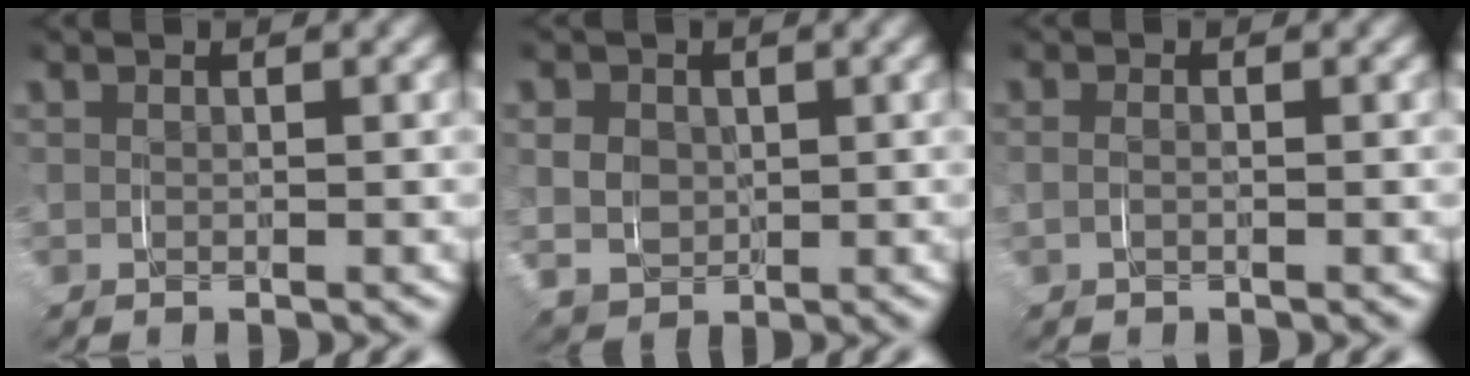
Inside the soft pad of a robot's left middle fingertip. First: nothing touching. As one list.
[{"total": 3.3, "force": [-0.1, 3.2, 0.6], "torque": [-0.020, -0.023, 0.009]}, {"total": 0.6, "force": [-0.4, -0.2, -0.3], "torque": [0.004, -0.001, -0.009]}]